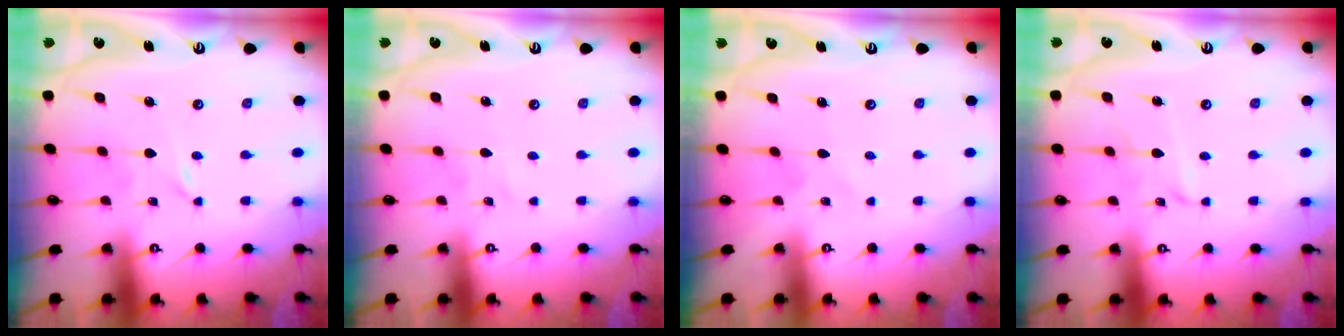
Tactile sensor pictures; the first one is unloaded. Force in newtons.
{"total": 1.5, "press": 1.5, "slide": 0.1}
{"total": 2.7, "press": 2.7, "slide": 0.3}
{"total": 2.8, "press": 2.8, "slide": 0.3}